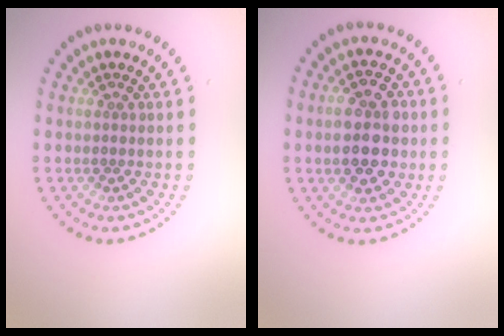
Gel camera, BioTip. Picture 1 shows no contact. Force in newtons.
{"total": 5.0, "press": 5.0, "slide": 0.2}